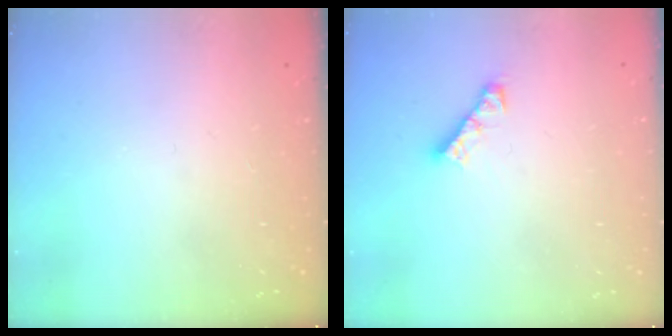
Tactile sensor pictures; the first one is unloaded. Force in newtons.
{"total": 3.7, "press": 3.7, "slide": 0.2}